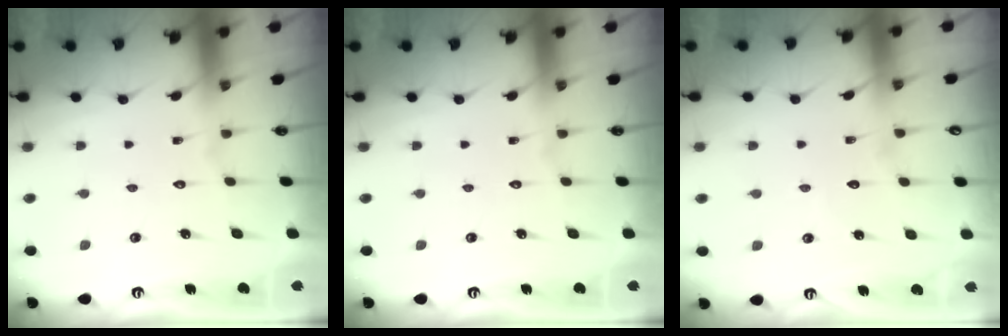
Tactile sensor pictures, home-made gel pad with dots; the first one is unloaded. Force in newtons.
{"total": 0.0}
{"total": 2.3, "press": 2.3, "slide": 0.2}